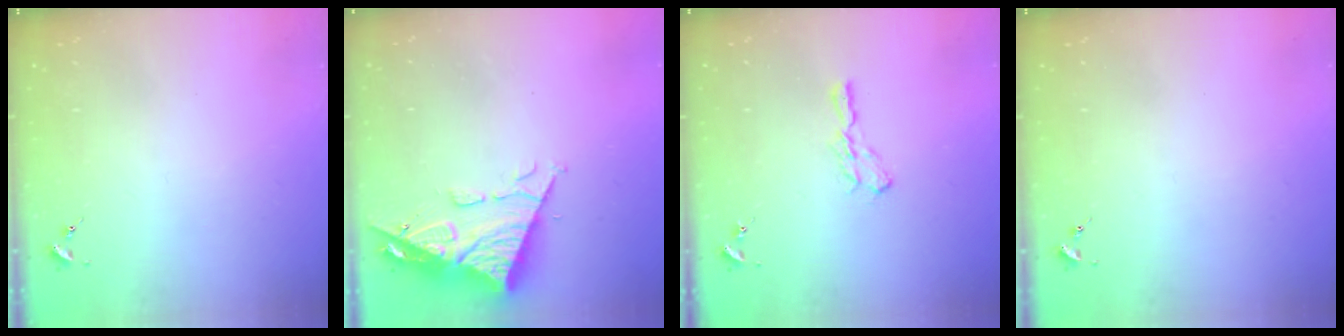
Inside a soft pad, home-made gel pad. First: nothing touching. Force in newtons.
{"total": 13.0, "press": 12.9, "slide": 1.4}
{"total": 5.7, "press": 5.7, "slide": 0.4}
{"total": 0.0}